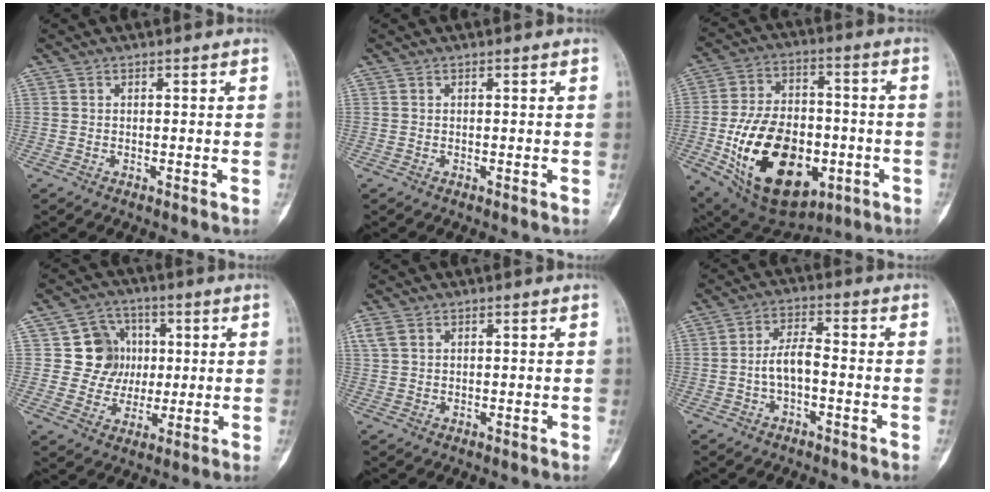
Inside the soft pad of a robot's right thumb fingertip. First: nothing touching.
{"total": 0.0}
{"total": 24.4, "force": [-6.6, 15.0, 18.1], "torque": [-0.290, 0.018, -0.081]}
{"total": 9.7, "force": [1.7, 9.1, 2.9], "torque": [0.007, 0.007, 0.029]}
{"total": 2.4, "force": [1.2, 1.6, 1.4], "torque": [-0.035, 0.009, 0.031]}
{"total": 5.0, "force": [-1.3, 2.2, 4.3], "torque": [-0.079, 0.024, -0.028]}